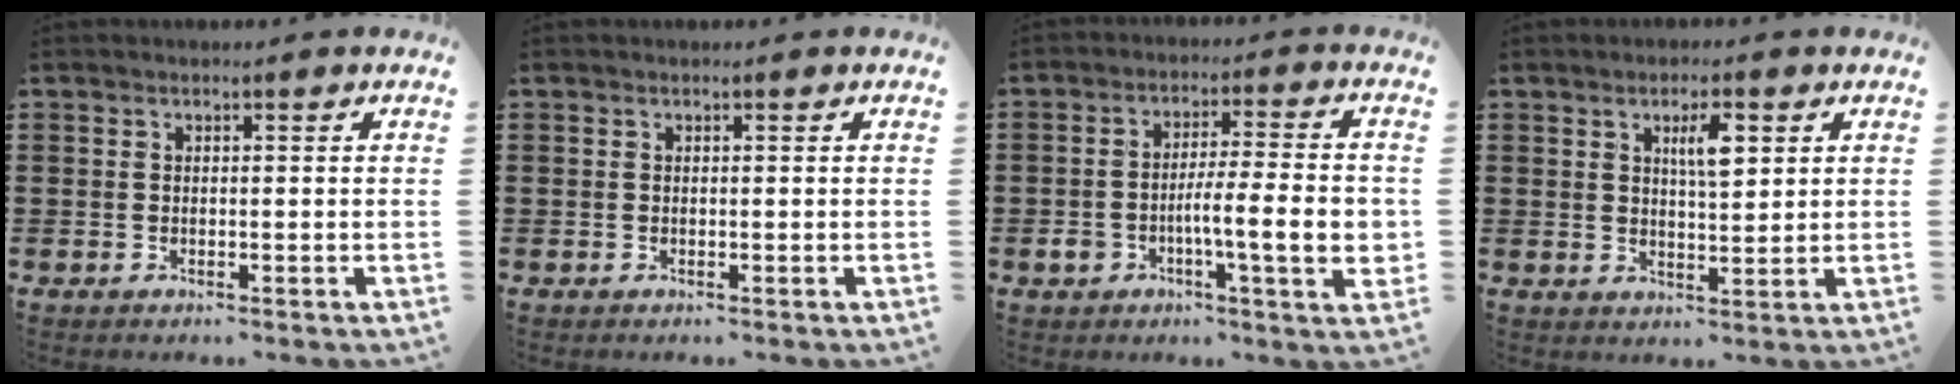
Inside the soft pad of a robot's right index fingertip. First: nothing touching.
{"total": 0.0}
{"total": 10.0, "force": [-2.5, 2.5, 9.4], "torque": [-0.160, 0.000, -0.046]}
{"total": 4.5, "force": [1.8, 1.3, 4.0], "torque": [-0.067, 0.002, 0.024]}